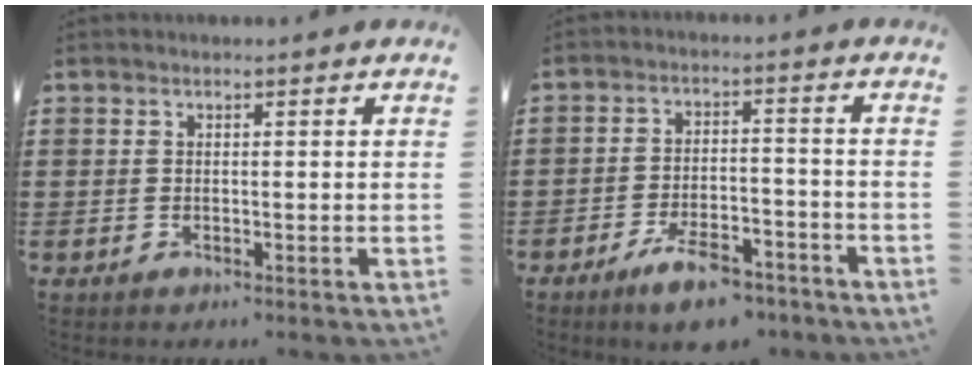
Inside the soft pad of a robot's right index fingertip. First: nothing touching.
{"total": 6.9, "force": [-5.3, 1.9, 4.0], "torque": [-0.074, 0.010, -0.095]}